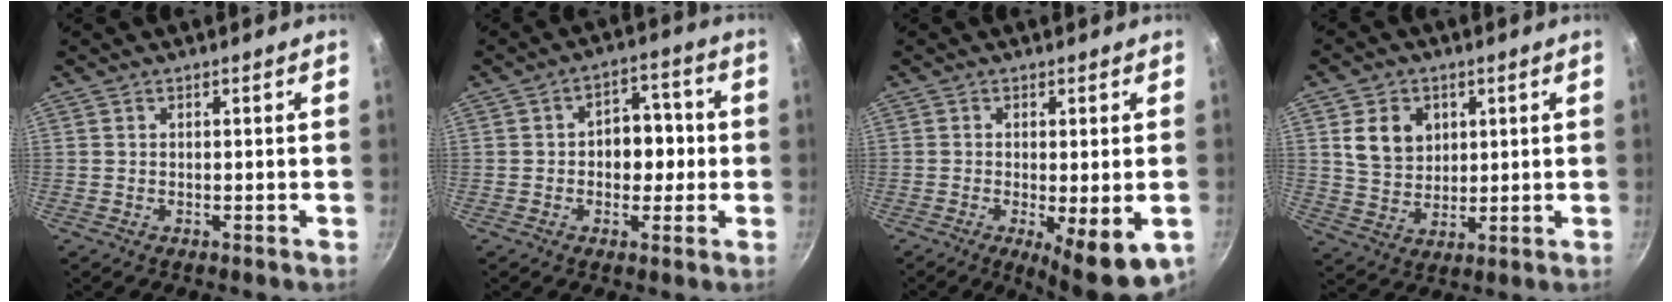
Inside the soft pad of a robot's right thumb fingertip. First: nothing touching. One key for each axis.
{"total": 7.8, "fx": -0.2, "fy": 5.4, "fz": 5.7, "tx": -0.039, "ty": 0.021, "tz": -0.011}
{"total": 10.6, "fx": -3.7, "fy": 3.3, "fz": 9.4, "tx": -0.132, "ty": -0.019, "tz": -0.048}
{"total": 8.5, "fx": 2.8, "fy": 6.9, "fz": 4.2, "tx": -0.043, "ty": -0.015, "tz": 0.059}